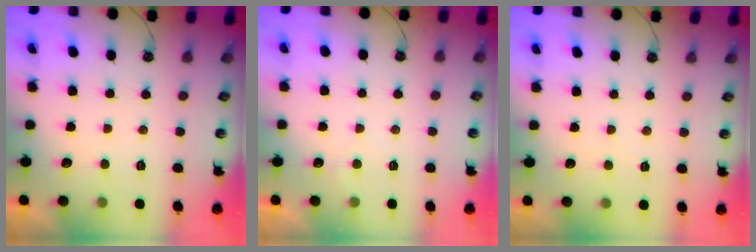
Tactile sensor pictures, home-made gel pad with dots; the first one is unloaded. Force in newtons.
{"total": 2.2, "press": 2.2, "slide": 0.3}
{"total": 2.6, "press": 2.6, "slide": 0.3}